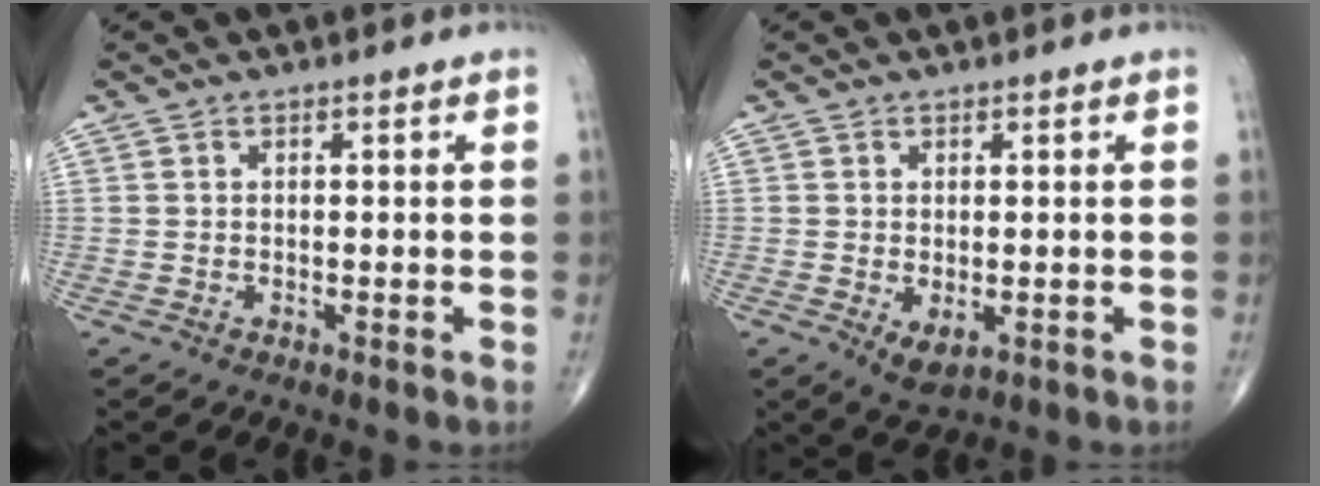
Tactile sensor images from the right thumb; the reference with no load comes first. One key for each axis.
{"total": 3.5, "fx": -0.7, "fy": 1.9, "fz": 2.8, "tx": -0.044, "ty": -0.008, "tz": -0.001}